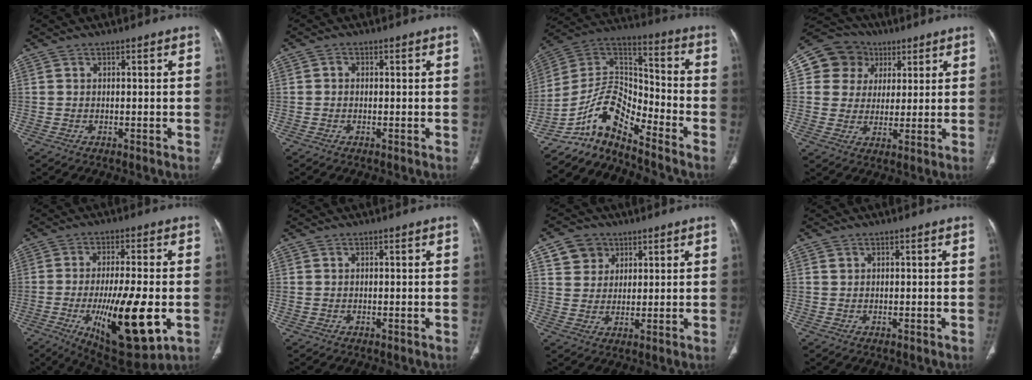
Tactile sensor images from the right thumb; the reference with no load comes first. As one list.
[{"total": 0.7, "force": [-0.1, 0.6, 0.4], "torque": [-0.002, 0.003, -0.007]}, {"total": 11.0, "force": [-9.4, 3.1, 4.7], "torque": [-0.080, 0.110, -0.186]}, {"total": 11.5, "force": [4.0, 10.4, 2.8], "torque": [-0.022, 0.009, 0.067]}, {"total": 19.2, "force": [-4.9, 5.9, 17.6], "torque": [-0.285, -0.012, -0.063]}, {"total": 0.6, "force": [0.0, 0.5, 0.3], "torque": [-0.007, 0.001, 0.000]}, {"total": 6.5, "force": [3.3, 5.5, 1.5], "torque": [-0.004, -0.011, 0.061]}, {"total": 0.5, "force": [0.3, 0.4, 0.0], "torque": [0.005, 0.003, 0.007]}]